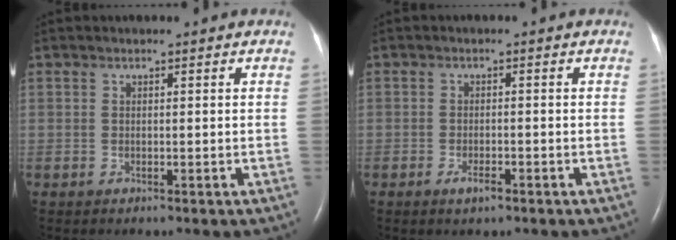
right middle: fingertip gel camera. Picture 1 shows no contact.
{"total": 2.0, "force": [-1.3, 0.6, 1.5], "torque": [-0.027, -0.001, -0.021]}